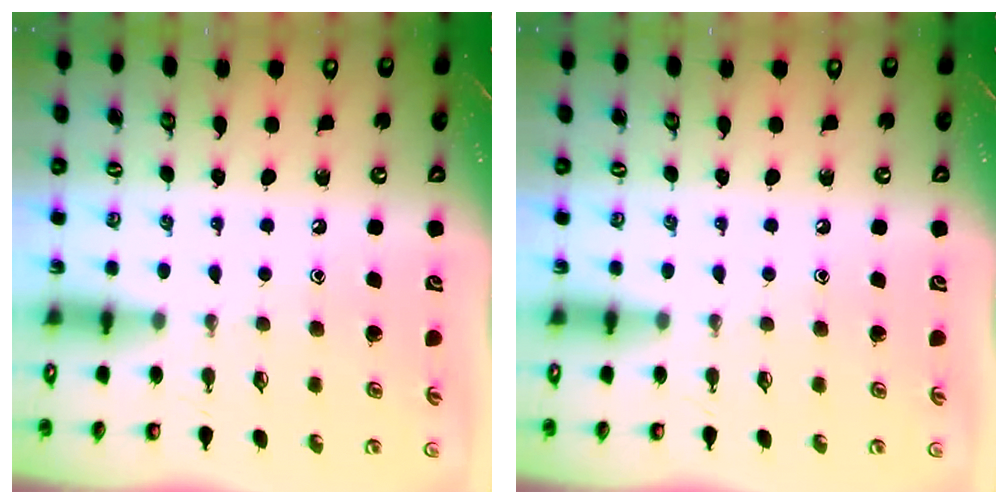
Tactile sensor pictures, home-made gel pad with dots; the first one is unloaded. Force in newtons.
{"total": 0.0}